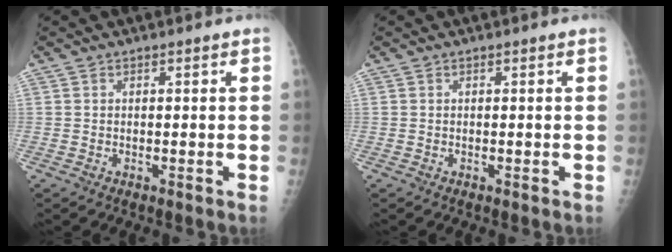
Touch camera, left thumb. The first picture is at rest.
{"total": 0.0}